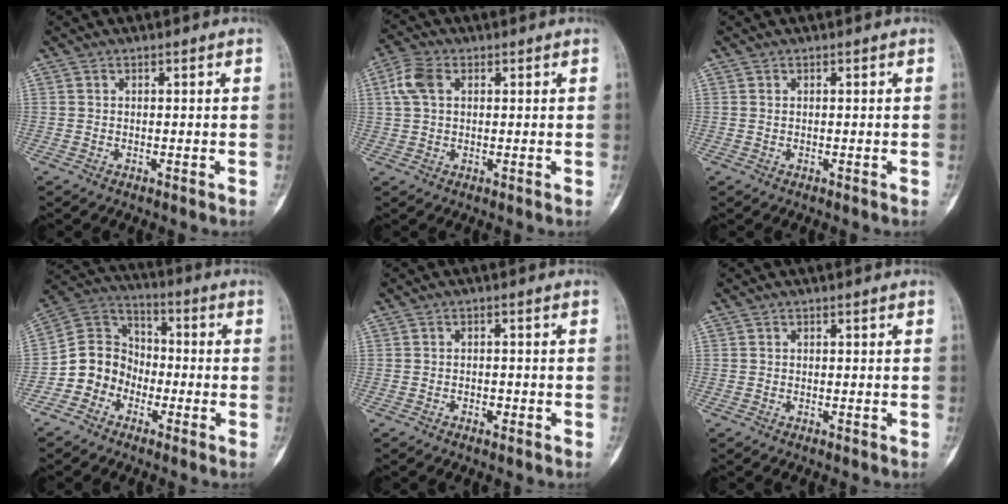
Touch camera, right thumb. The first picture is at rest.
{"total": 5.6, "force": [1.6, 3.6, 4.0], "torque": [-0.090, 0.014, 0.030]}
{"total": 0.0}
{"total": 10.0, "force": [-3.9, 8.7, 3.1], "torque": [-0.027, 0.063, -0.084]}
{"total": 1.5, "force": [-0.8, 0.9, 0.9], "torque": [-0.015, 0.007, -0.012]}
{"total": 0.0}